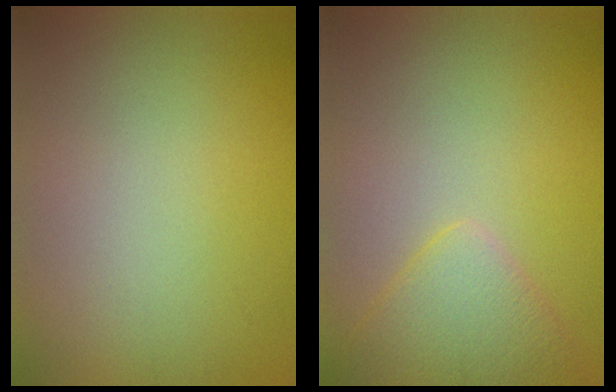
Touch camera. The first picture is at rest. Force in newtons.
{"total": 3.5, "press": 3.5, "slide": 0.2}